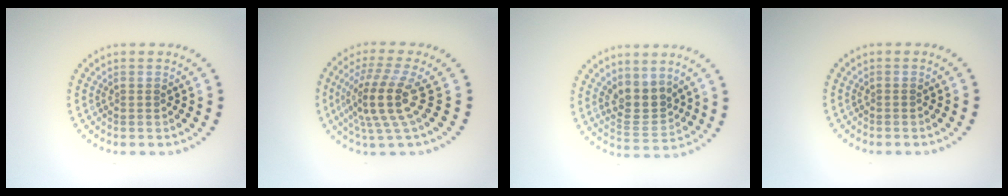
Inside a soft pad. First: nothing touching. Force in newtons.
{"total": 4.8, "press": 3.6, "slide": 3.2}
{"total": 3.3, "press": 2.9, "slide": 1.6}
{"total": 0.0}